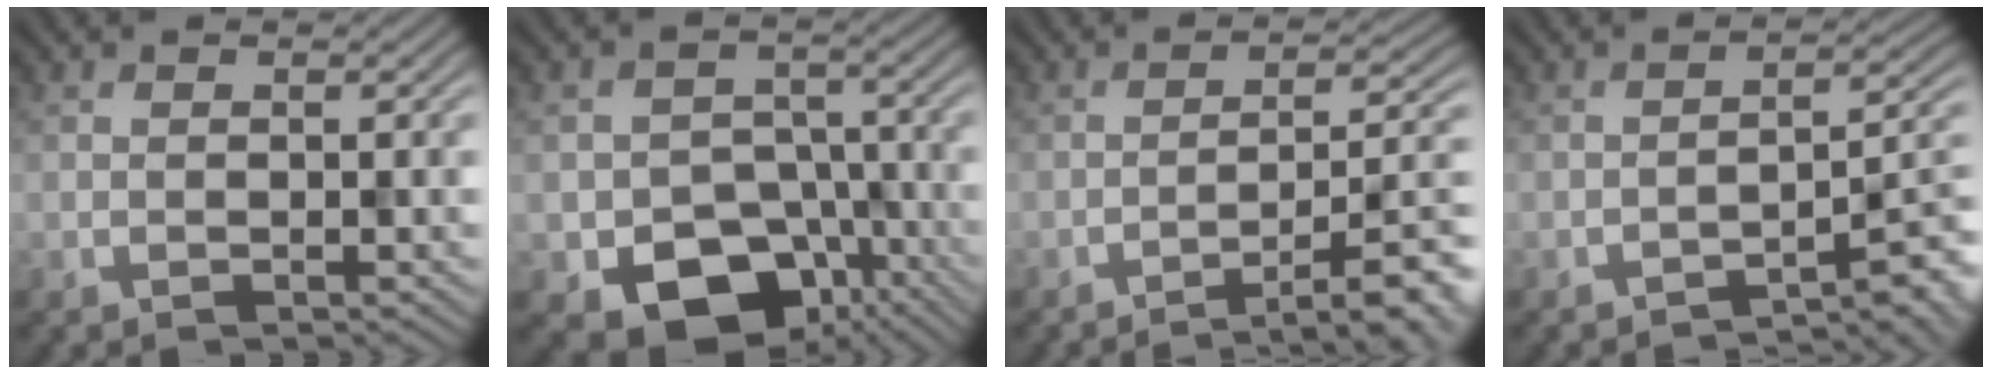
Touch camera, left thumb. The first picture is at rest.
{"total": 11.6, "force": [-6.2, 7.9, 5.8], "torque": [-0.097, -0.028, -0.102]}
{"total": 9.6, "force": [-6.2, 2.0, 7.0], "torque": [-0.111, 0.010, -0.092]}
{"total": 5.3, "force": [-3.8, 0.9, 3.6], "torque": [-0.049, 0.012, -0.061]}